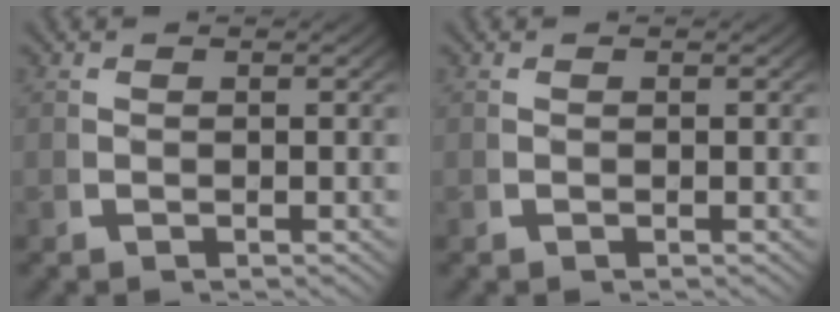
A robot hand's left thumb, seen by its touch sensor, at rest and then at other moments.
{"total": 0.0}